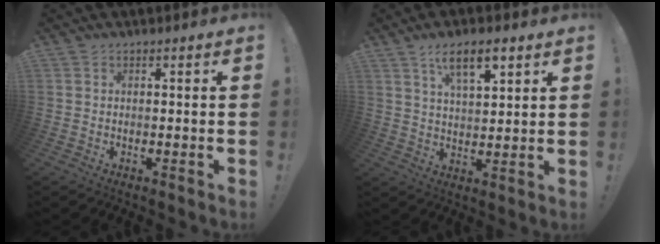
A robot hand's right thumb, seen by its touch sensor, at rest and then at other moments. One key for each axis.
{"total": 9.2, "fx": 5.5, "fy": 3.2, "fz": 6.7, "tx": -0.107, "ty": -0.018, "tz": 0.096}